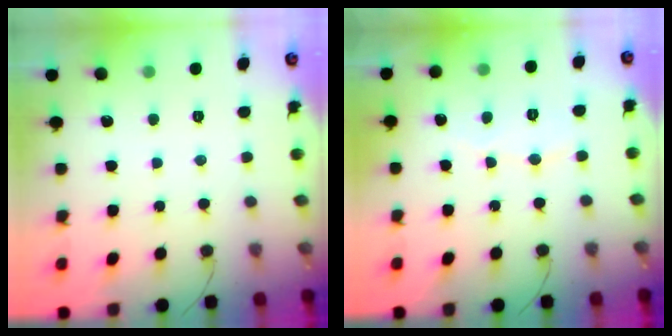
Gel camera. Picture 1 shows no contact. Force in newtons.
{"total": 4.0, "press": 4.0, "slide": 0.2}